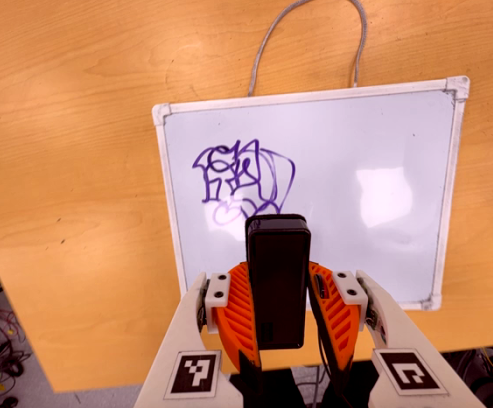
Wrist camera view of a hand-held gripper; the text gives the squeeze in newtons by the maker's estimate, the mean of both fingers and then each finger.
{"total": 4.4, "left": 3.2, "right": 5.5}